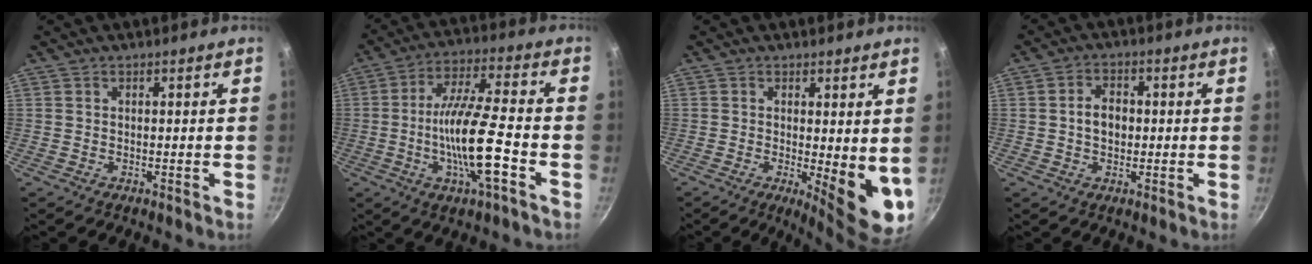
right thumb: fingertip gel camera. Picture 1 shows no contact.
{"total": 14.2, "force": [-3.9, 2.6, 13.4], "torque": [-0.244, 0.022, -0.078]}
{"total": 9.4, "force": [-0.2, 3.2, 8.9], "torque": [-0.104, -0.020, 0.004]}
{"total": 5.0, "force": [0.0, 3.7, 3.5], "torque": [-0.040, 0.012, -0.004]}